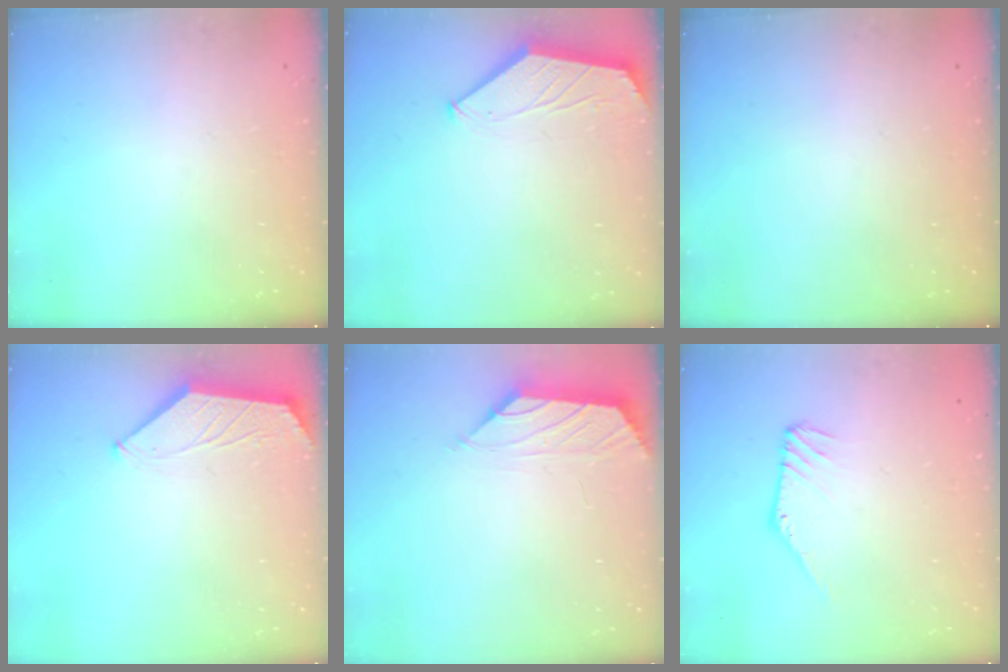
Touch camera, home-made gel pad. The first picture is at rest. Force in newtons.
{"total": 1.5, "press": 1.5, "slide": 0.4}
{"total": 0.0}
{"total": 1.4, "press": 1.4, "slide": 0.2}
{"total": 0.9, "press": 0.7, "slide": 0.5}
{"total": 3.5, "press": 3.5, "slide": 0.1}